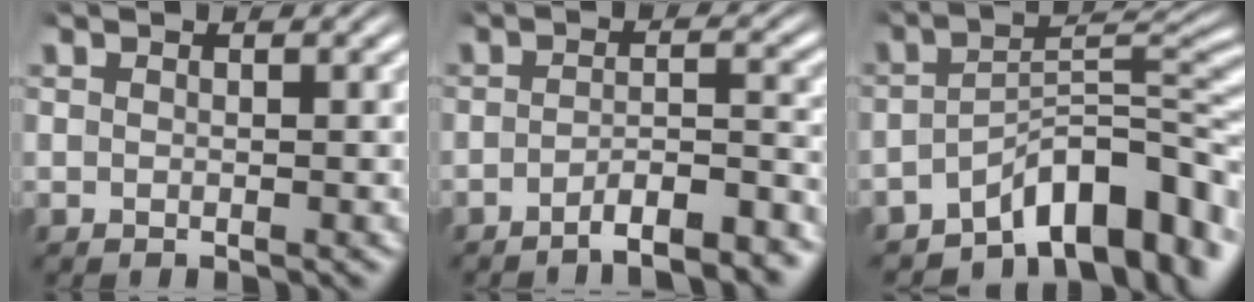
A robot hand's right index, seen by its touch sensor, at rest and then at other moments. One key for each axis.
{"total": 5.4, "fx": -4.8, "fy": 0.9, "fz": 2.3, "tx": -0.026, "ty": -0.014, "tz": -0.074}
{"total": 8.6, "fx": -4.6, "fy": 3.3, "fz": 6.4, "tx": -0.087, "ty": -0.021, "tz": -0.064}